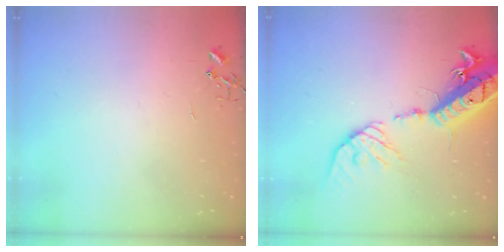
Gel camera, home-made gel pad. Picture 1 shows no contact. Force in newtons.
{"total": 21.1, "press": 20.7, "slide": 4.1}